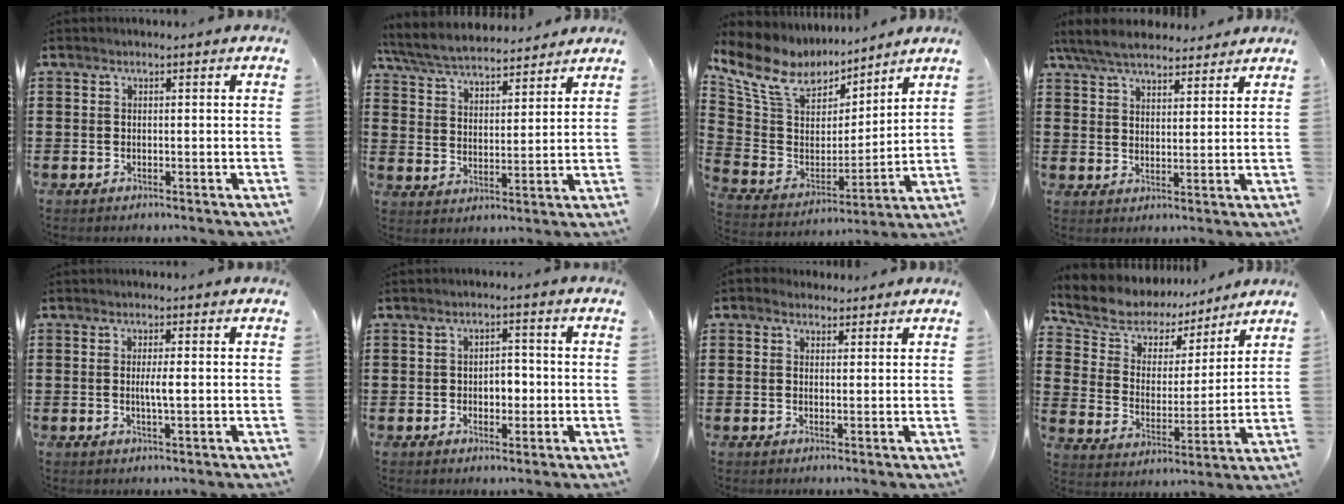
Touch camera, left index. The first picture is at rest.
{"total": 6.0, "force": [5.8, 0.9, 1.5], "torque": [-0.055, -0.027, 0.102]}
{"total": 11.4, "force": [8.8, 5.7, 4.4], "torque": [-0.133, -0.038, 0.163]}
{"total": 6.2, "force": [5.6, 1.8, 2.0], "torque": [-0.059, -0.011, 0.104]}
{"total": 2.5, "force": [0.0, 0.2, 2.4], "torque": [-0.047, -0.004, -0.002]}
{"total": 3.1, "force": [-0.5, 1.8, 2.5], "torque": [-0.044, 0.001, -0.015]}
{"total": 1.9, "force": [1.5, 1.2, 0.2], "torque": [-0.009, 0.008, 0.029]}
{"total": 7.0, "force": [6.1, 3.5, 0.4], "torque": [-0.056, -0.040, 0.107]}